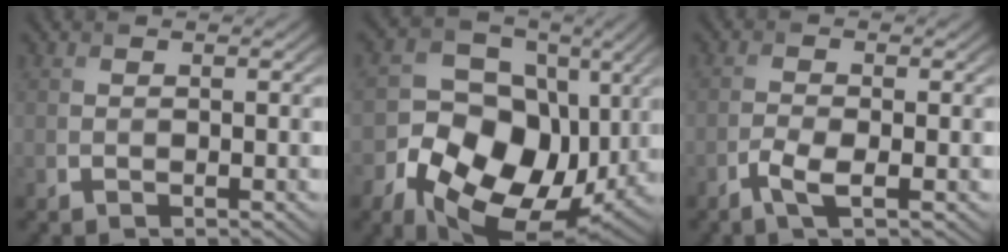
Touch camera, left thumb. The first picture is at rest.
{"total": 15.0, "force": [-3.7, 11.4, 9.0], "torque": [-0.176, -0.044, -0.056]}
{"total": 2.6, "force": [-1.4, 0.7, 2.1], "torque": [-0.051, 0.001, -0.032]}